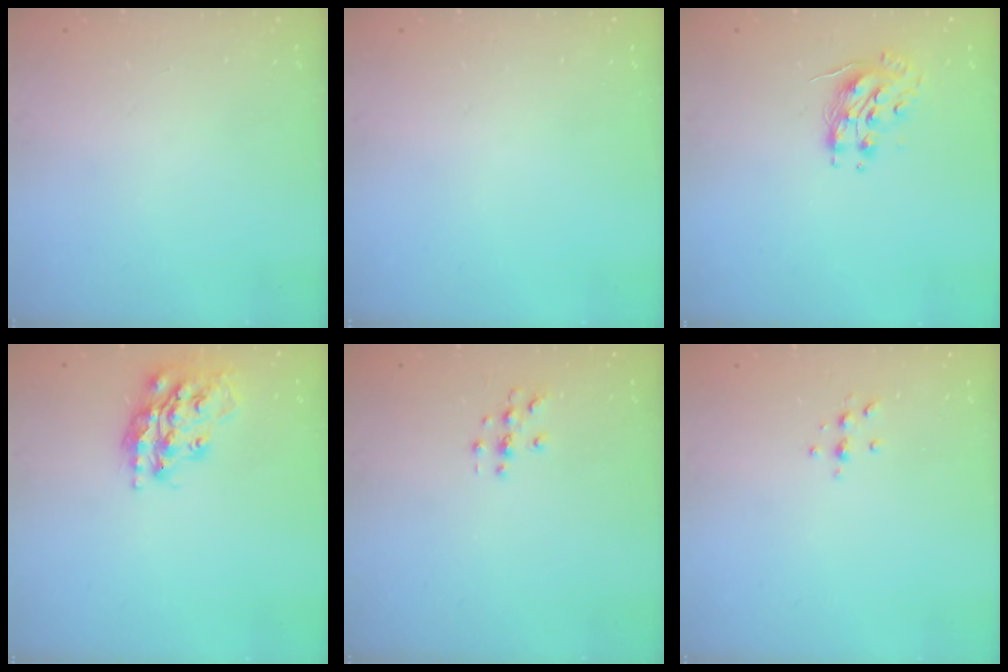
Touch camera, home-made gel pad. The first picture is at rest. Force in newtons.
{"total": 0.0}
{"total": 8.5, "press": 8.4, "slide": 0.5}
{"total": 18.1, "press": 18.0, "slide": 1.4}
{"total": 3.0, "press": 3.0, "slide": 0.3}
{"total": 4.3, "press": 4.3, "slide": 0.6}